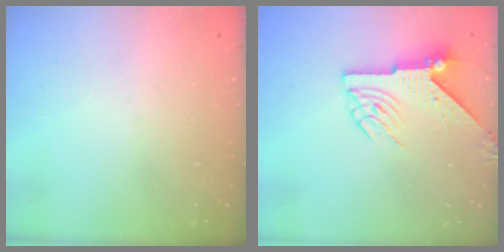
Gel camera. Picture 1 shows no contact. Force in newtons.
{"total": 6.8, "press": 6.8, "slide": 0.5}